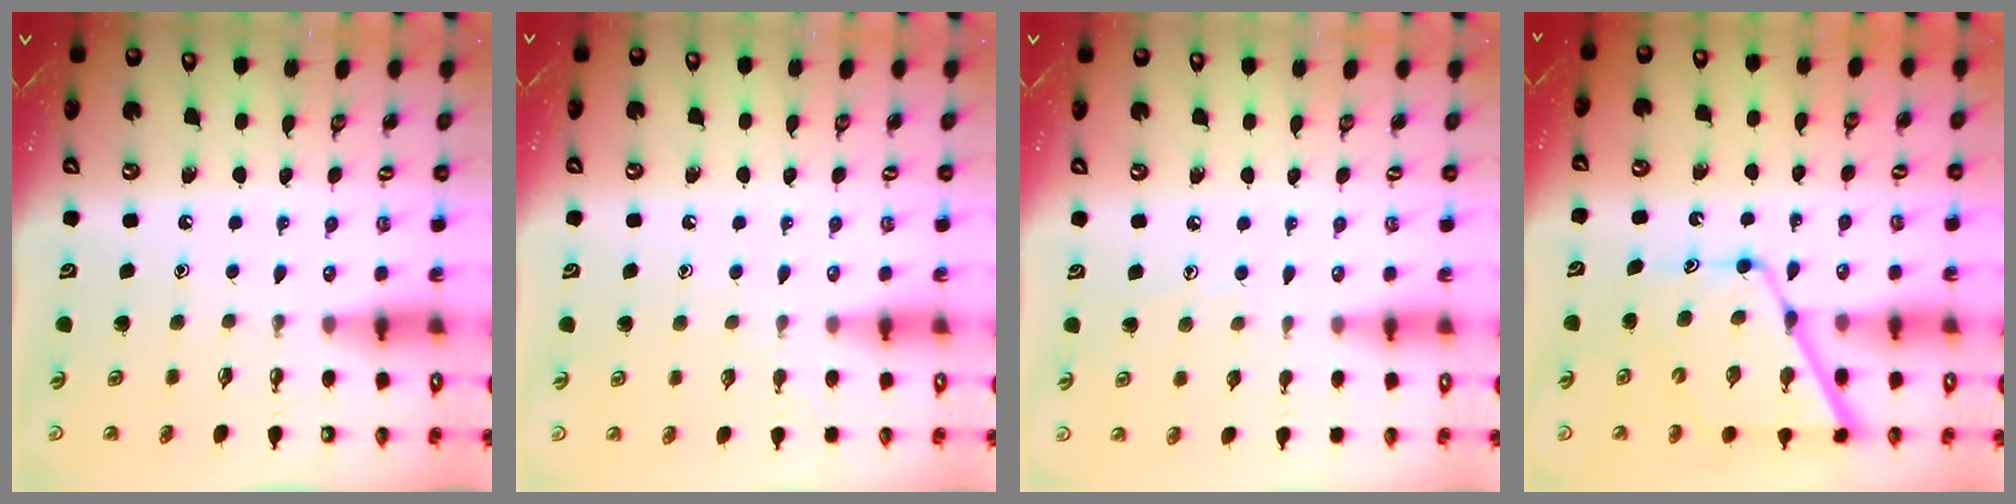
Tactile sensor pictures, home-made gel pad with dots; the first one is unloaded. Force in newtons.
{"total": 3.6, "press": 3.6, "slide": 0.4}
{"total": 4.4, "press": 4.4, "slide": 0.5}
{"total": 13.8, "press": 13.7, "slide": 1.3}